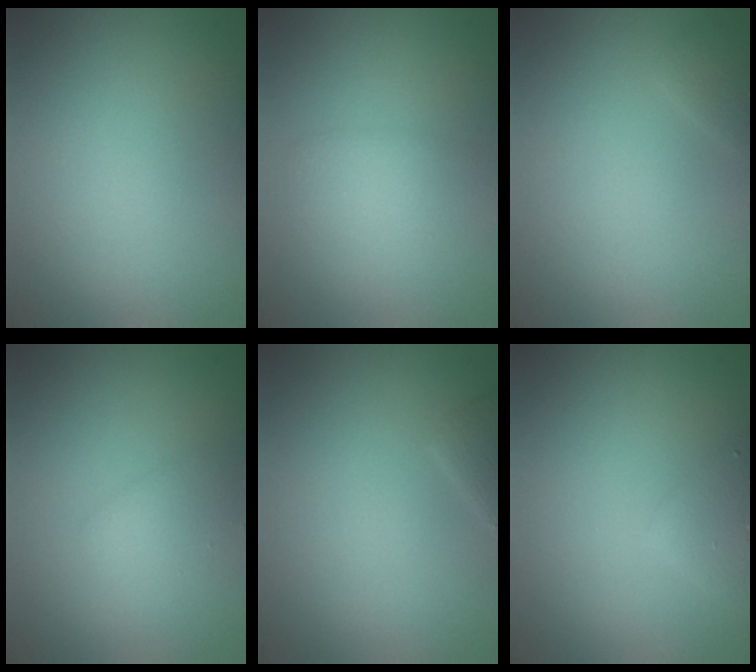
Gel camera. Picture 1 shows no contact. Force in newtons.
{"total": 2.1, "press": 2.1, "slide": 0.1}
{"total": 1.1, "press": 1.1, "slide": 0.1}
{"total": 1.7, "press": 1.7, "slide": 0.1}
{"total": 1.5, "press": 1.5, "slide": 0.1}
{"total": 2.1, "press": 2.1, "slide": 0.1}